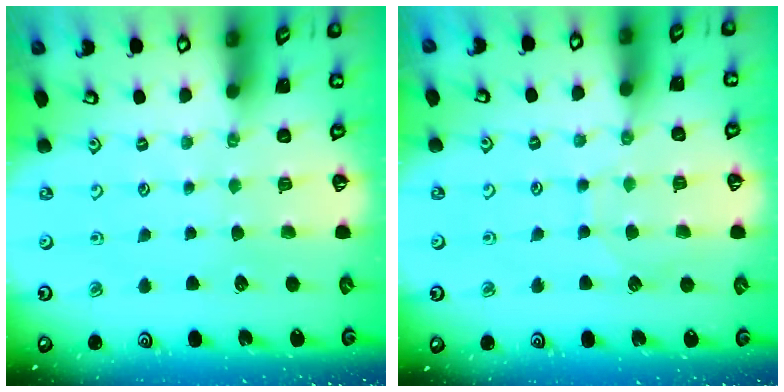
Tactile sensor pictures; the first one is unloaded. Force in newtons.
{"total": 6.1, "press": 6.1, "slide": 0.6}